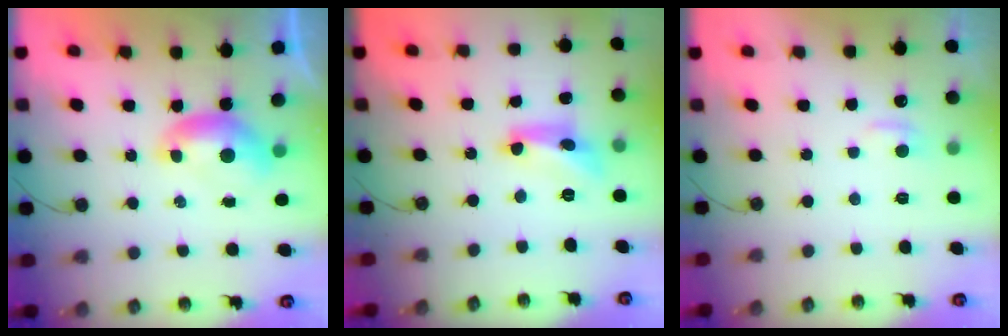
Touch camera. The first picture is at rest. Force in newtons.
{"total": 8.2, "press": 8.2, "slide": 0.4}
{"total": 1.1, "press": 0.9, "slide": 0.6}